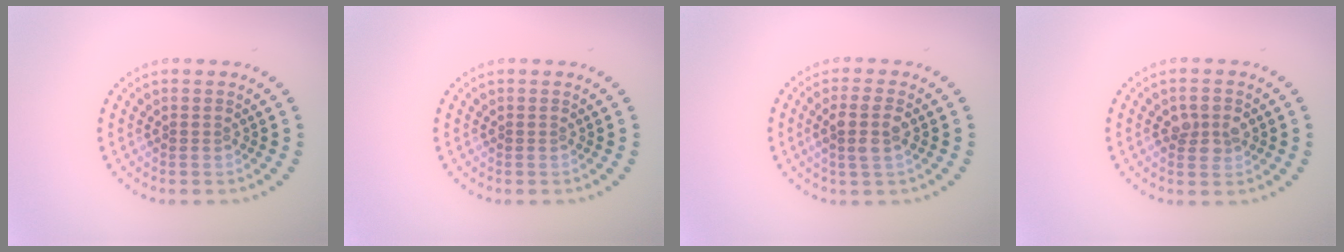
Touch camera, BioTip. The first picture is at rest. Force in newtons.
{"total": 0.0}
{"total": 2.8, "press": 2.5, "slide": 1.2}
{"total": 2.4, "press": 2.4, "slide": 0.1}